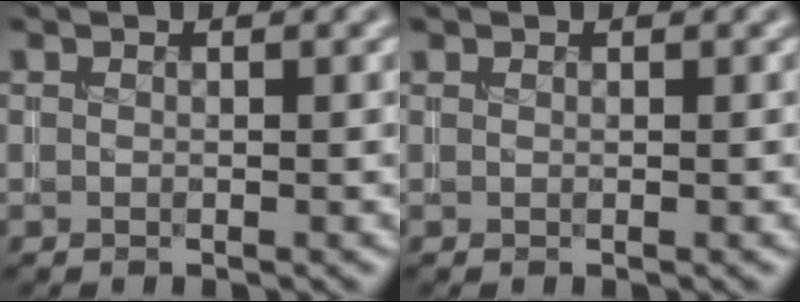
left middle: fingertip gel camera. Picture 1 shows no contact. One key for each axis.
{"total": 0.0}